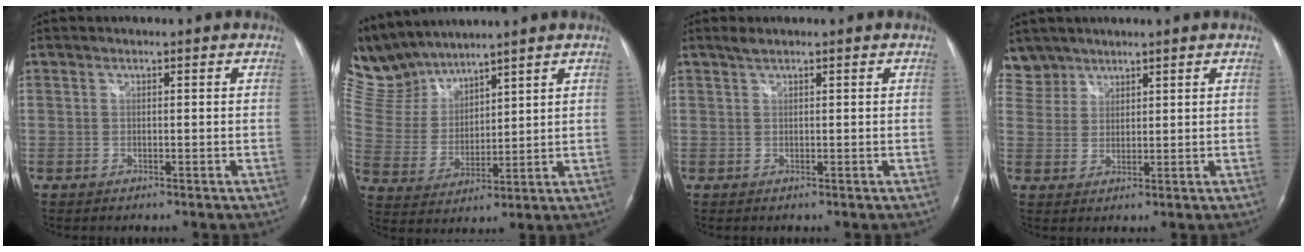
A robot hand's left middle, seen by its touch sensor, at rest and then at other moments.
{"total": 11.2, "force": [10.8, 2.1, 2.1], "torque": [-0.068, 0.013, 0.237]}
{"total": 1.1, "force": [0.9, 0.0, 0.6], "torque": [-0.016, 0.007, 0.022]}
{"total": 4.4, "force": [3.8, 2.2, -0.7], "torque": [0.022, 0.009, 0.077]}